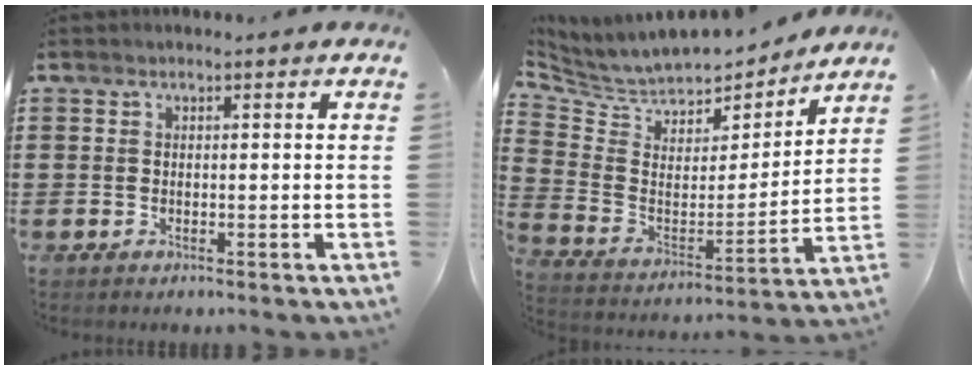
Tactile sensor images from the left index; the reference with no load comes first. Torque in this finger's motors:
{"motor_torque": [2.14, 0.00, 0.15, 0.04]}